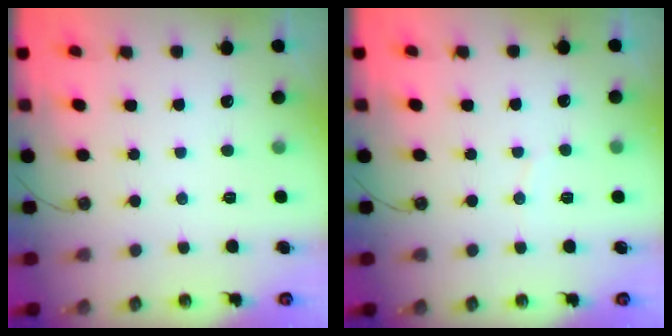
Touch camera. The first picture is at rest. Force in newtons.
{"total": 3.4, "press": 3.4, "slide": 0.3}